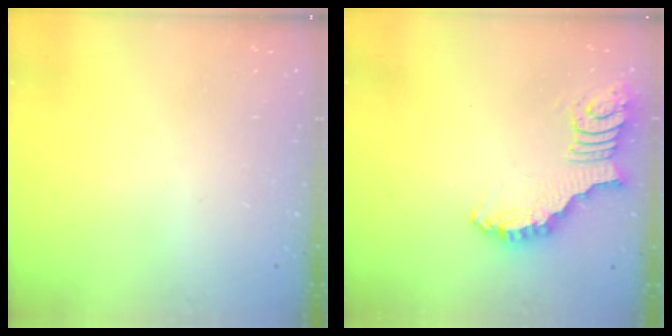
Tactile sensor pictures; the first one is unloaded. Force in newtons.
{"total": 2.7, "press": 2.6, "slide": 0.5}